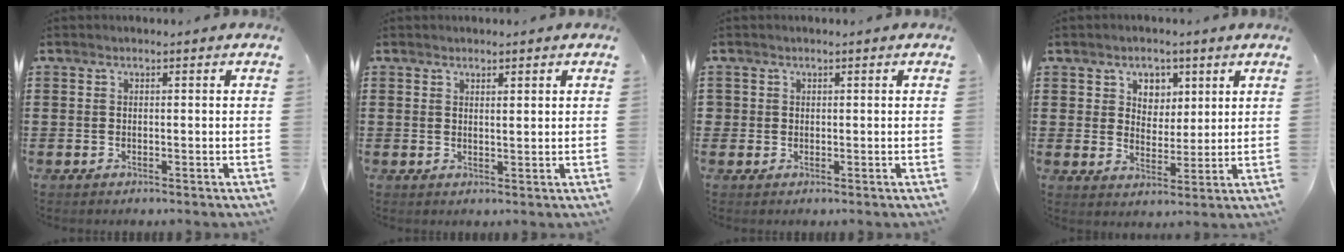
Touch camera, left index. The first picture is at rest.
{"total": 1.4, "force": [1.2, 0.1, 0.7], "torque": [-0.014, 0.000, 0.023]}
{"total": 0.9, "force": [0.3, 0.8, 0.1], "torque": [-0.005, 0.004, 0.005]}
{"total": 4.0, "force": [2.4, 3.1, 0.4], "torque": [-0.021, 0.006, 0.042]}